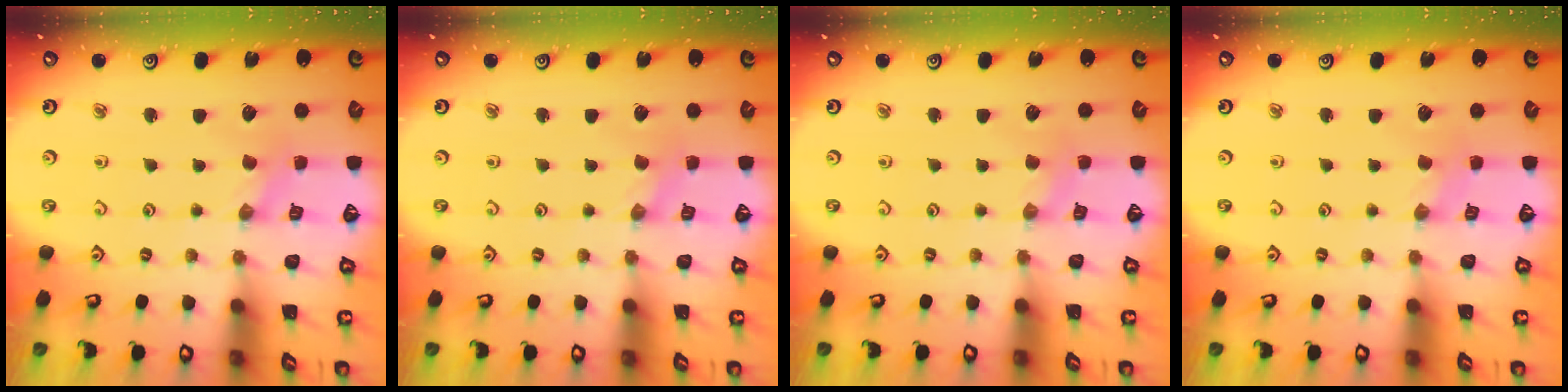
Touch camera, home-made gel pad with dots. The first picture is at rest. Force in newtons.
{"total": 0.0}
{"total": 1.7, "press": 1.7, "slide": 0.3}
{"total": 0.0}